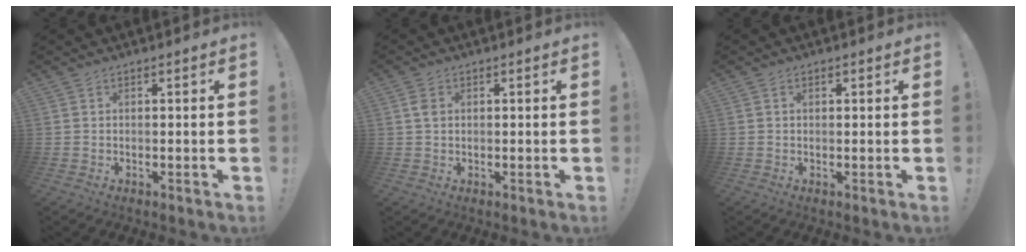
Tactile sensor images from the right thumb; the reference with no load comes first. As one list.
[{"total": 2.7, "force": [0.7, 1.8, 1.8], "torque": [-0.031, 0.003, 0.012]}, {"total": 0.6, "force": [0.3, 0.4, 0.4], "torque": [-0.002, 0.000, 0.004]}]